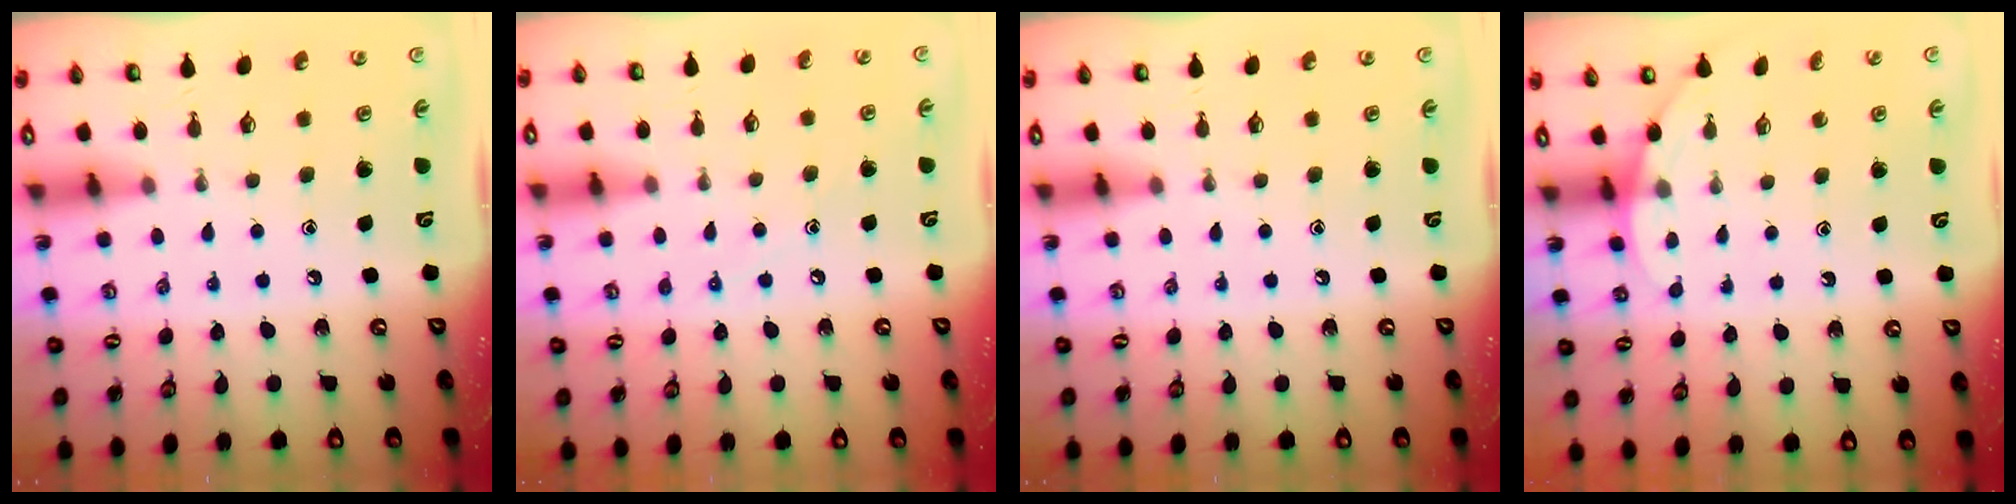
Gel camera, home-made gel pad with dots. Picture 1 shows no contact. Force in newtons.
{"total": 5.3, "press": 5.3, "slide": 0.7}
{"total": 0.0}
{"total": 2.6, "press": 2.6, "slide": 0.2}